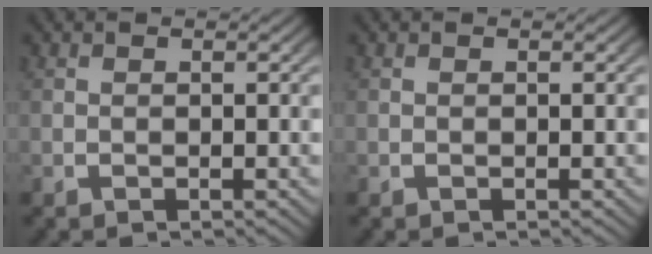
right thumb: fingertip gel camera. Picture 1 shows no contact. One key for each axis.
{"total": 0.0}